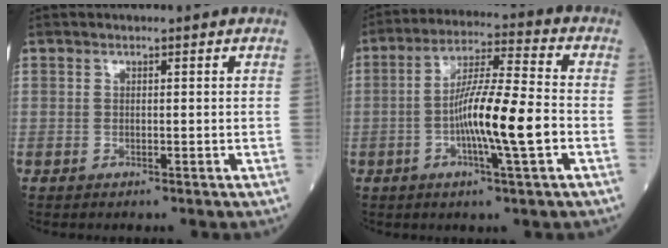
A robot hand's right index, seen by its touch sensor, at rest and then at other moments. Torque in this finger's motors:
{"motor_torque": [1.81, -0.32, 0.57, 0.21]}